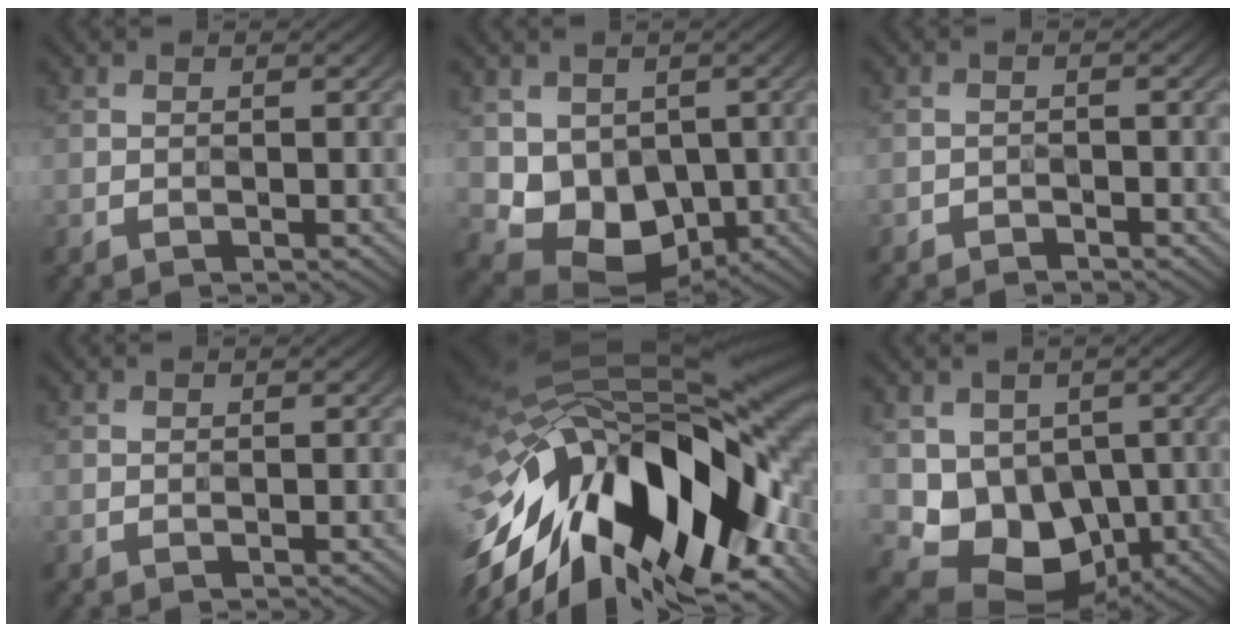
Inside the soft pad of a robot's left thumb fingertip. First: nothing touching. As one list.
[{"total": 7.9, "force": [-0.1, 6.3, 4.8], "torque": [-0.099, -0.034, 0.005]}, {"total": 1.5, "force": [-1.4, 0.4, 0.3], "torque": [-0.004, 0.000, -0.028]}, {"total": 0.0}, {"total": 21.1, "force": [-7.9, 10.7, 16.4], "torque": [-0.334, -0.035, -0.127]}, {"total": 8.8, "force": [-0.3, 7.2, 5.1], "torque": [-0.103, -0.039, -0.002]}]